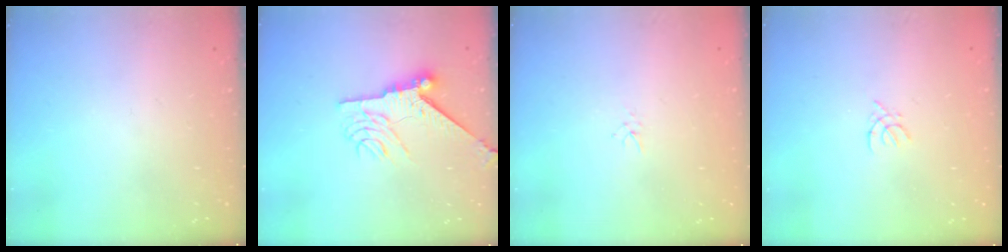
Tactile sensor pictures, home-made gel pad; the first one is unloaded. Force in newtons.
{"total": 9.5, "press": 9.5, "slide": 0.6}
{"total": 2.0, "press": 2.0, "slide": 0.3}
{"total": 1.8, "press": 1.8, "slide": 0.4}